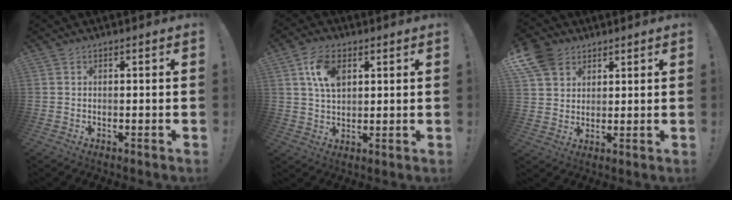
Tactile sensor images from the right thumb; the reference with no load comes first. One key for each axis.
{"total": 9.3, "fx": 3.7, "fy": 5.8, "fz": 6.2, "tx": -0.117, "ty": 0.000, "tz": 0.070}
{"total": 9.0, "fx": 5.2, "fy": 6.6, "fz": 3.2, "tx": -0.070, "ty": -0.024, "tz": 0.102}